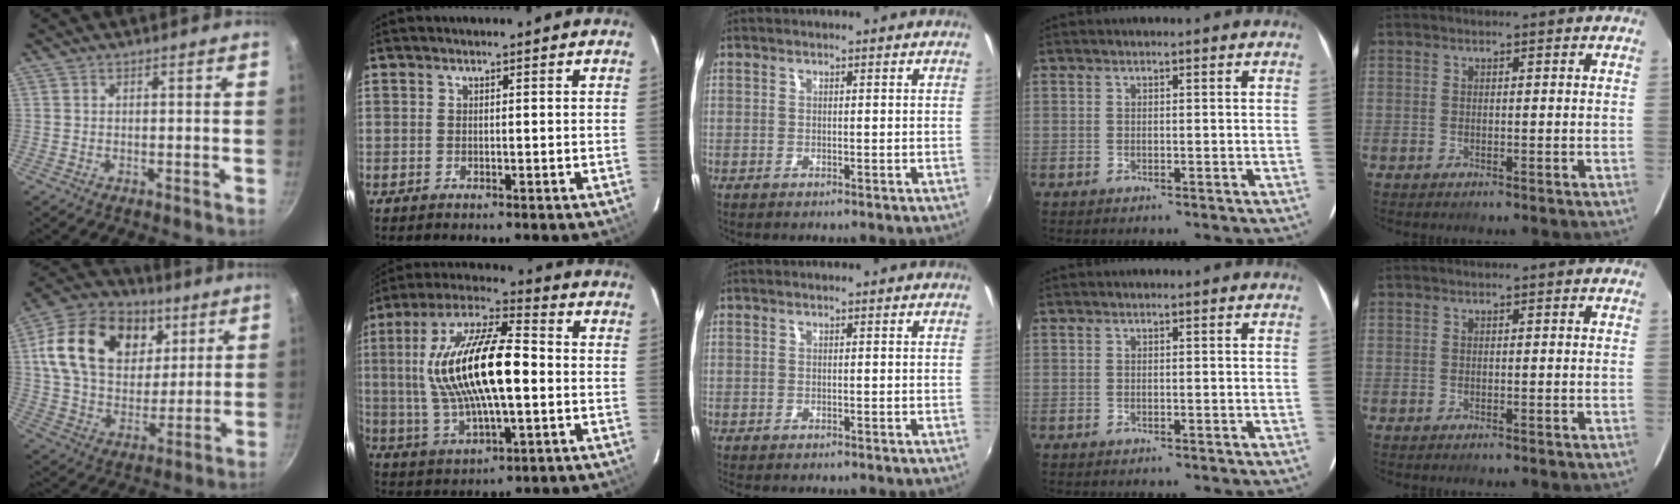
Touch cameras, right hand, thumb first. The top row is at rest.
{"thumb": {"total": 23.1, "force": [8.0, 16.3, 14.2], "torque": [-0.232, -0.009, 0.132]}, "index": {"total": 19.7, "force": [0.5, 6.8, 18.5], "torque": [-0.361, 0.013, 0.011]}, "middle": {"total": 1.0, "force": [-0.9, 0.1, 0.5], "torque": [-0.014, -0.005, -0.013]}}